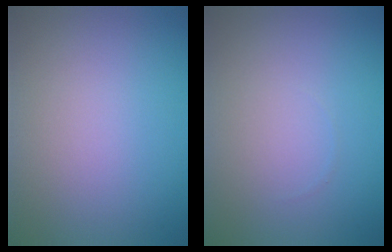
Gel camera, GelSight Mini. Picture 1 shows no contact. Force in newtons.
{"total": 0.0}